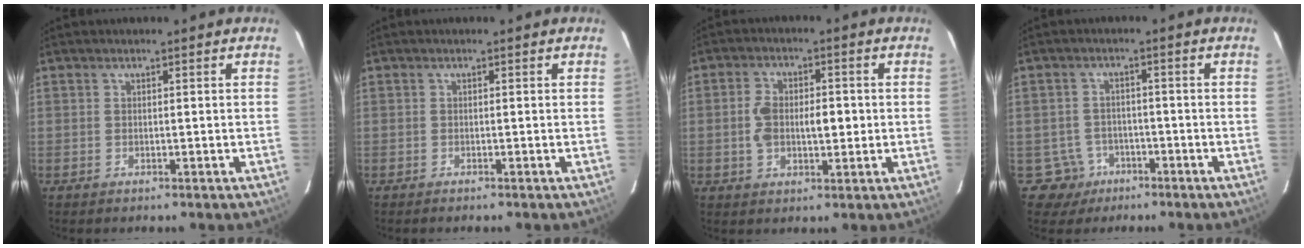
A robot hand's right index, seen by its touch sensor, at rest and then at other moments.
{"total": 0.8, "force": [-0.7, 0.1, 0.4], "torque": [-0.006, -0.002, -0.010]}
{"total": 7.2, "force": [-0.3, 3.6, 6.2], "torque": [-0.115, 0.017, -0.003]}
{"total": 5.1, "force": [-2.2, 4.6, -0.5], "torque": [0.010, 0.012, -0.033]}